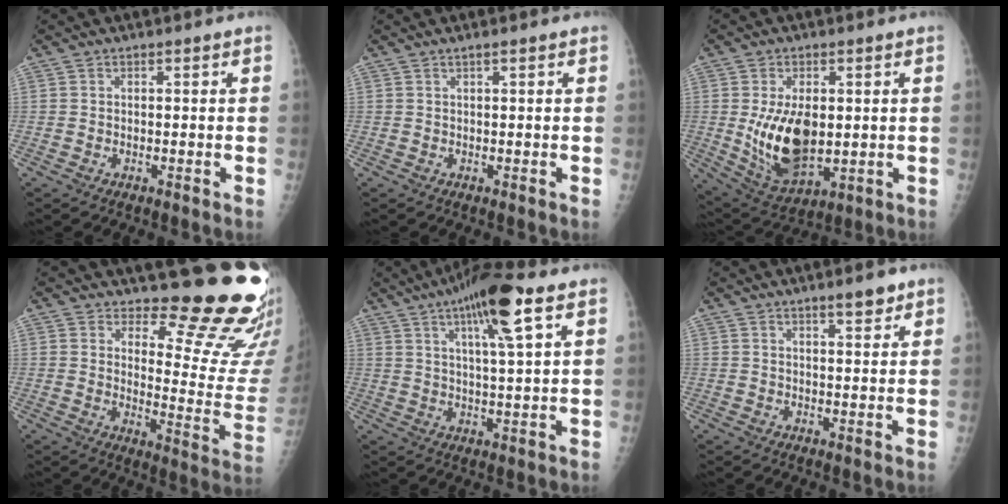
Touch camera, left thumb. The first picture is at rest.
{"total": 0.8, "force": [0.5, -0.1, 0.6], "torque": [-0.006, 0.001, 0.011]}
{"total": 12.7, "force": [0.1, 7.2, 10.5], "torque": [-0.164, -0.017, 0.025]}
{"total": 17.1, "force": [15.3, 4.2, 6.2], "torque": [-0.030, -0.173, 0.180]}
{"total": 12.9, "force": [6.4, 2.0, 11.0], "torque": [-0.181, -0.011, 0.105]}
{"total": 3.9, "force": [2.8, 0.7, 2.6], "torque": [-0.026, -0.018, 0.043]}